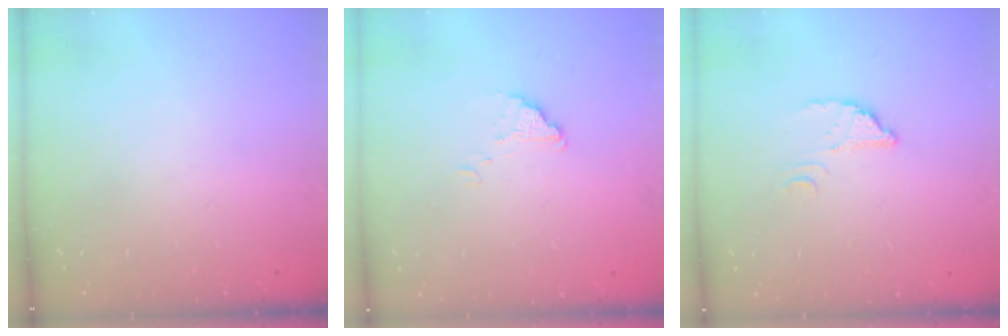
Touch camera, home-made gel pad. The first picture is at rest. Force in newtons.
{"total": 1.5, "press": 1.5, "slide": 0.1}
{"total": 2.4, "press": 2.4, "slide": 0.1}